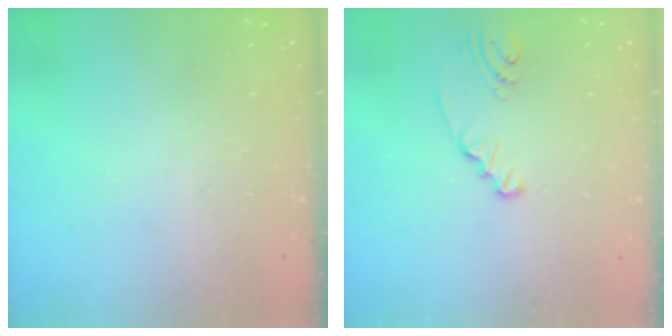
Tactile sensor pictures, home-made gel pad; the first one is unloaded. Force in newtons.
{"total": 2.3, "press": 2.3, "slide": 0.3}